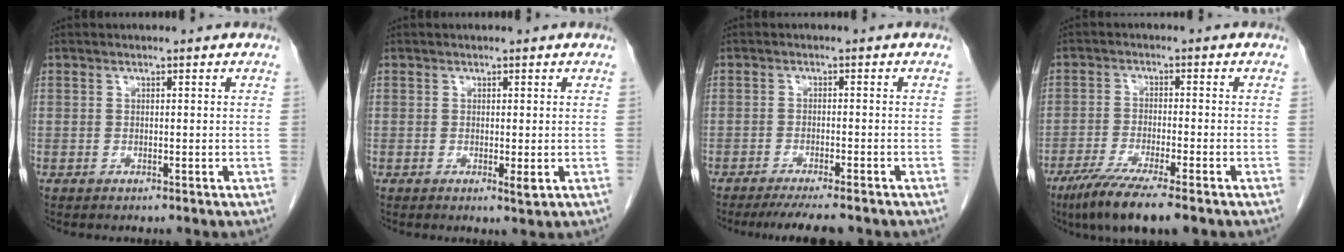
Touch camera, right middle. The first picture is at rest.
{"total": 1.3, "force": [-0.2, 0.2, 1.3], "torque": [-0.018, -0.005, 0.000]}
{"total": 7.2, "force": [-6.1, 0.8, 3.7], "torque": [-0.048, -0.012, -0.093]}
{"total": 9.4, "force": [-6.6, 0.5, 6.6], "torque": [-0.110, -0.023, -0.108]}